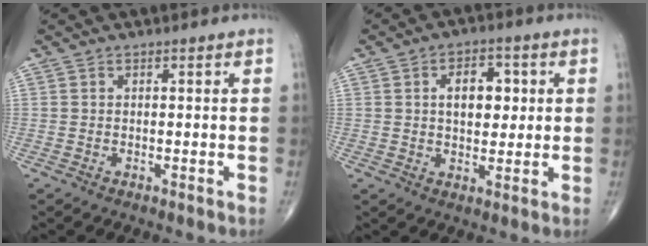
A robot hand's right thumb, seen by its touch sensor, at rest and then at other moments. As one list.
[{"total": 8.0, "force": [1.6, 4.9, 6.1], "torque": [-0.061, 0.000, 0.023]}]